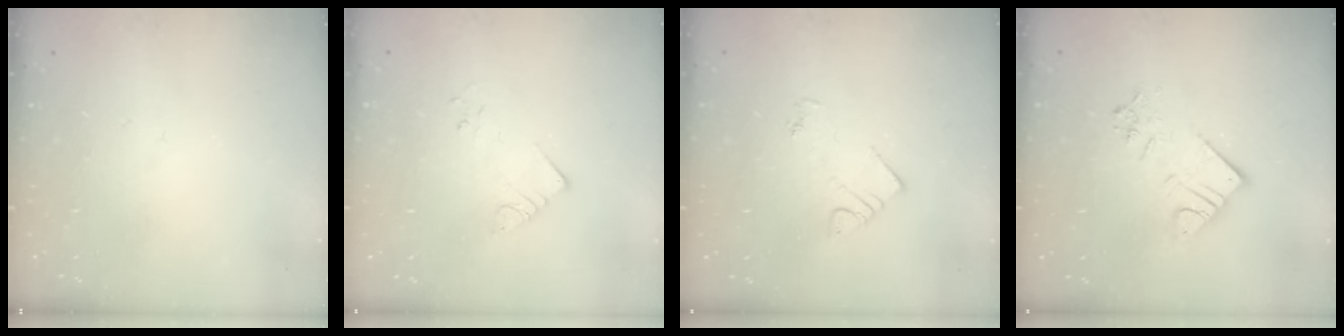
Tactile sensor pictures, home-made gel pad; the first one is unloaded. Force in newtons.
{"total": 2.2, "press": 2.2, "slide": 0.2}
{"total": 4.2, "press": 4.2, "slide": 0.5}
{"total": 8.6, "press": 8.6, "slide": 0.5}